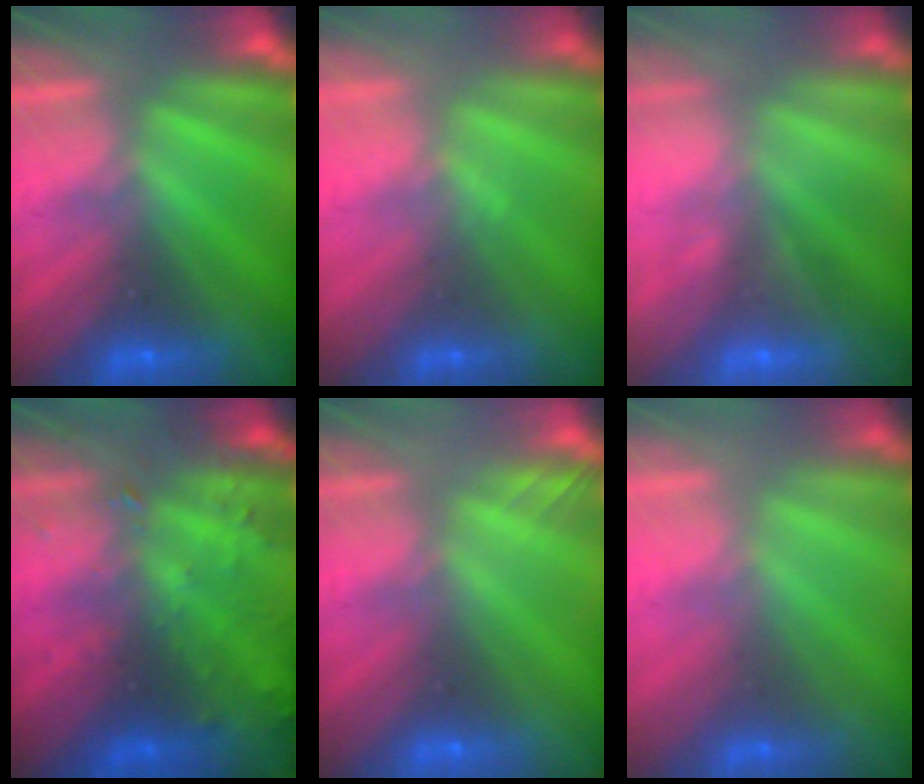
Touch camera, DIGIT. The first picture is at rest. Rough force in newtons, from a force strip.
{"total": 2.2}
{"total": 2.3}
{"total": 8.1}
{"total": 2.1}
{"total": 2.2}